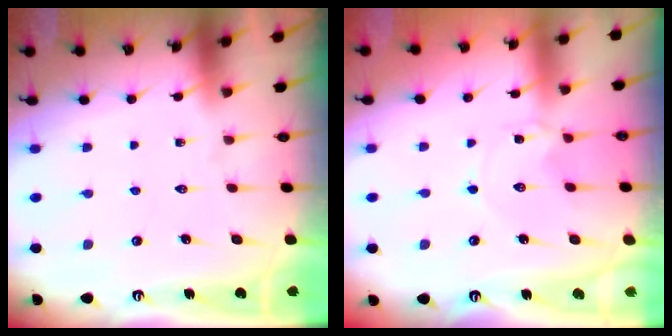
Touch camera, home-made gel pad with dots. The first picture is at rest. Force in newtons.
{"total": 1.8, "press": 1.8, "slide": 0.3}